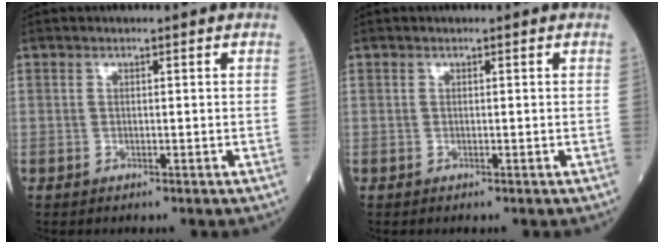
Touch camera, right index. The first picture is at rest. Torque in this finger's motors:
{"motor_torque": [0.03, 0.03, 0.00, 0.00]}